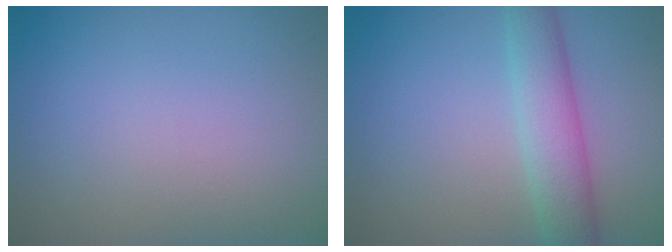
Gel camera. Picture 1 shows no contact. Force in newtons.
{"total": 4.0, "press": 4.0, "slide": 0.1}